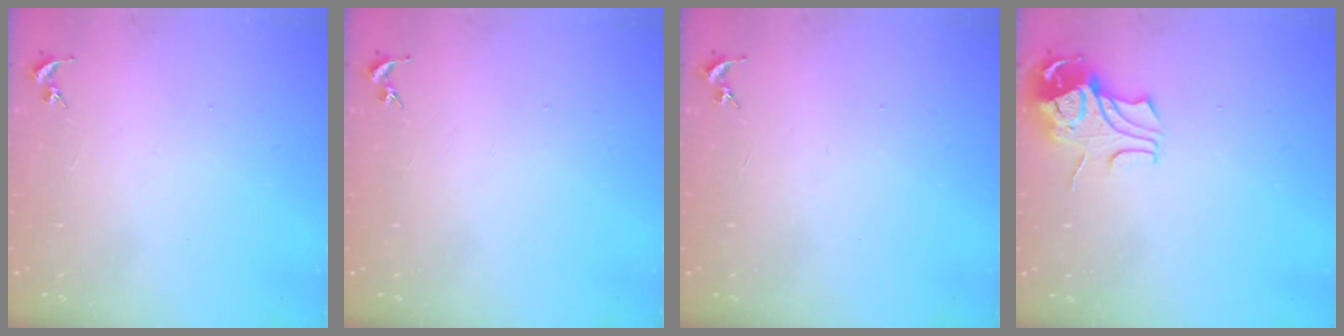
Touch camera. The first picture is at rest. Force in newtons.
{"total": 0.0}
{"total": 0.0}
{"total": 9.0, "press": 8.9, "slide": 1.3}